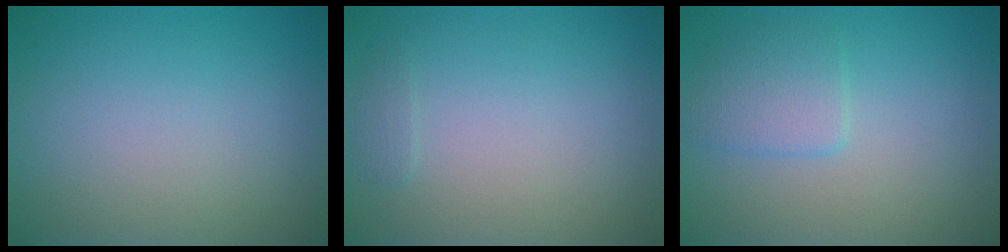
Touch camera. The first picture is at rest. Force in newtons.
{"total": 0.7, "press": 0.7, "slide": 0.1}
{"total": 2.4, "press": 2.4, "slide": 0.2}